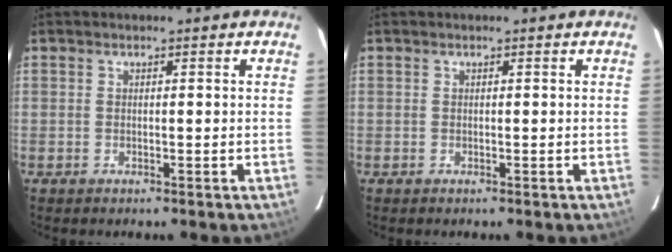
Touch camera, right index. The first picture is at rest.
{"total": 0.0}